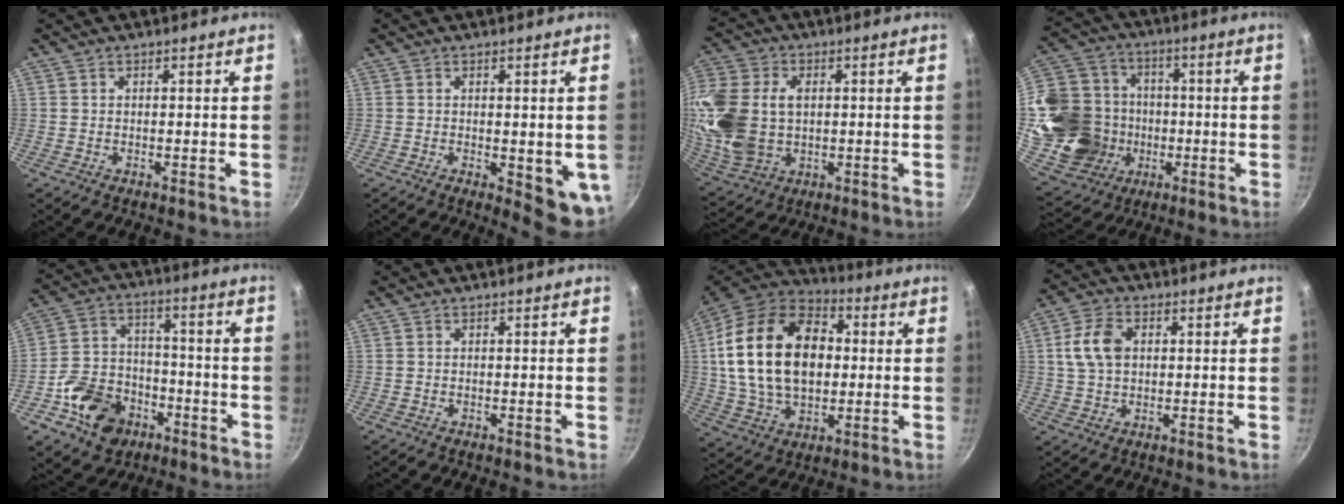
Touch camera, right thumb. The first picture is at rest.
{"total": 7.0, "force": [-0.8, 2.5, 6.5], "torque": [-0.062, -0.009, -0.003]}
{"total": 19.8, "force": [1.9, 14.4, 13.5], "torque": [-0.303, 0.004, 0.045]}
{"total": 22.2, "force": [-2.9, 19.0, 11.2], "torque": [-0.208, 0.038, -0.031]}
{"total": 14.4, "force": [-6.4, 10.9, 6.8], "torque": [-0.096, 0.054, -0.105]}
{"total": 0.0}
{"total": 25.6, "force": [2.8, 17.0, 18.9], "torque": [-0.325, 0.020, 0.048]}
{"total": 7.9, "force": [1.4, 5.5, 5.6], "torque": [-0.100, 0.010, 0.021]}